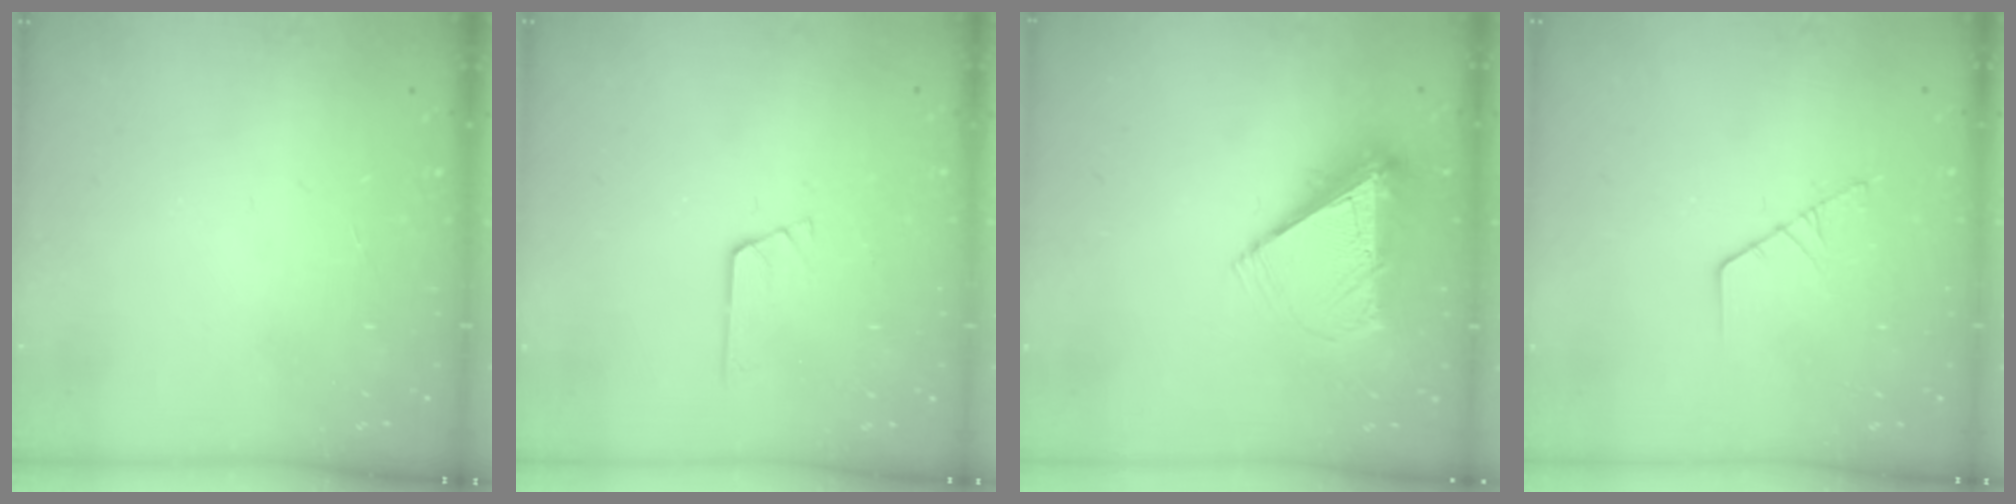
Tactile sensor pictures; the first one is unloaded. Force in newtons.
{"total": 2.3, "press": 2.3, "slide": 0.3}
{"total": 9.3, "press": 9.2, "slide": 1.4}
{"total": 2.6, "press": 2.6, "slide": 0.3}